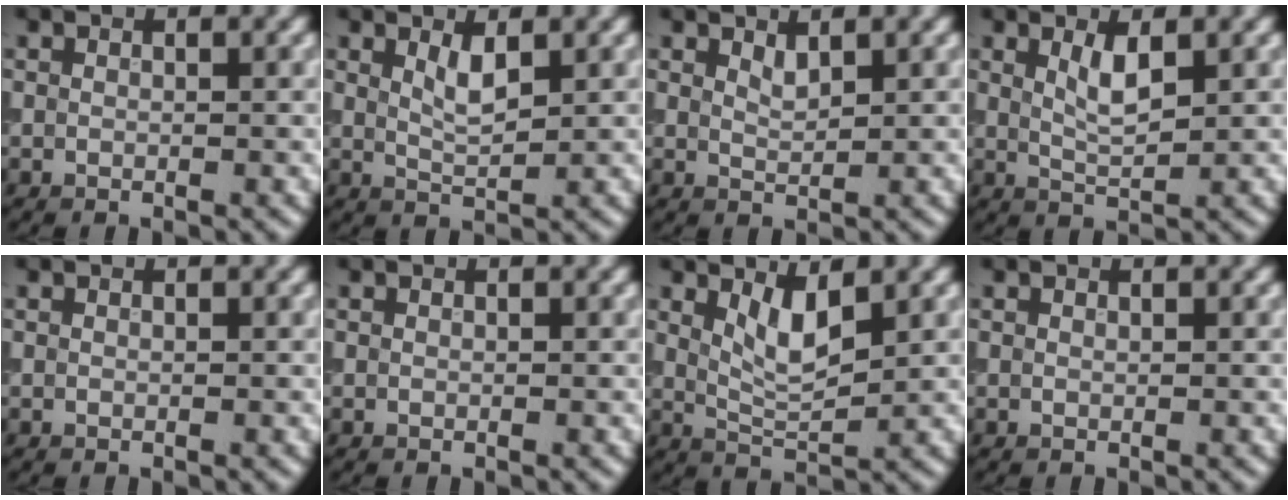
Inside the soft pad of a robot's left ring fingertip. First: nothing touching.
{"total": 1.7, "force": [0.9, 0.3, 1.4], "torque": [-0.033, -0.005, 0.020]}
{"total": 0.9, "force": [0.8, 0.2, 0.4], "torque": [-0.013, -0.002, 0.017]}
{"total": 2.2, "force": [0.9, 0.5, 1.9], "torque": [-0.042, -0.004, 0.020]}
{"total": 0.0}
{"total": 0.0}
{"total": 3.0, "force": [1.4, 0.9, 2.5], "torque": [-0.053, -0.008, 0.031]}
{"total": 0.0}